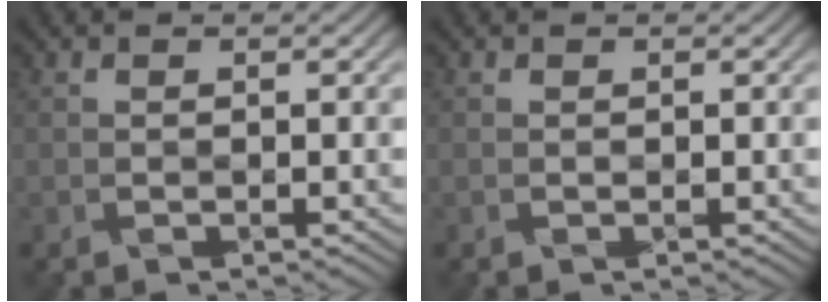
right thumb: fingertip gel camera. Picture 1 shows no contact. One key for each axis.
{"total": 0.0}